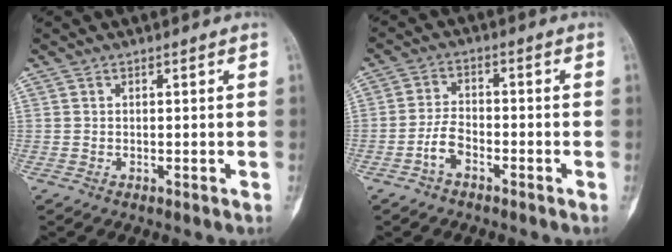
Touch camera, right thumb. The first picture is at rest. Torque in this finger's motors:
{"motor_torque": [-0.45, 0.19, 0.52, -0.02, -0.02]}